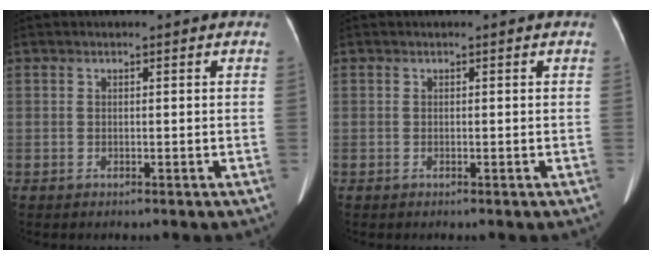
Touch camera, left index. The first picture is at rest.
{"total": 0.0}